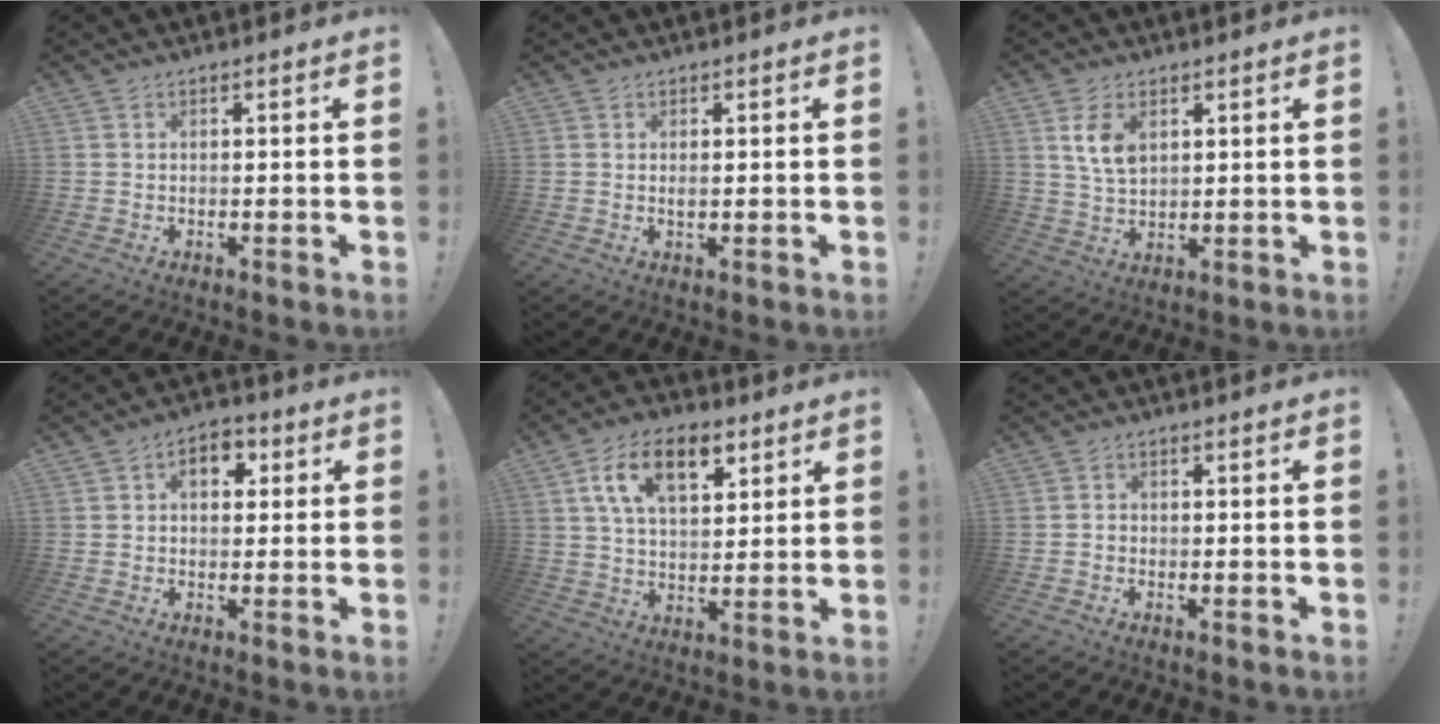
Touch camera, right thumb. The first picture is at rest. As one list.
[{"total": 0.8, "force": [0.4, 0.4, 0.6], "torque": [-0.005, -0.001, 0.005]}, {"total": 7.8, "force": [3.2, 4.9, 5.2], "torque": [-0.082, -0.013, 0.057]}, {"total": 7.0, "force": [1.8, 4.9, 4.7], "torque": [-0.062, 0.005, 0.028]}, {"total": 14.8, "force": [6.5, 8.4, 10.3], "torque": [-0.168, -0.003, 0.117]}, {"total": 1.3, "force": [-0.7, 1.0, 0.3], "torque": [-0.011, 0.008, -0.010]}]